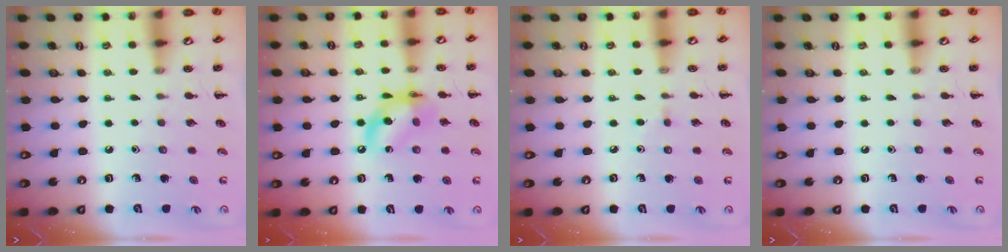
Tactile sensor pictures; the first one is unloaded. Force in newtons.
{"total": 12.1, "press": 11.8, "slide": 2.8}
{"total": 3.2, "press": 3.0, "slide": 1.2}
{"total": 0.0}